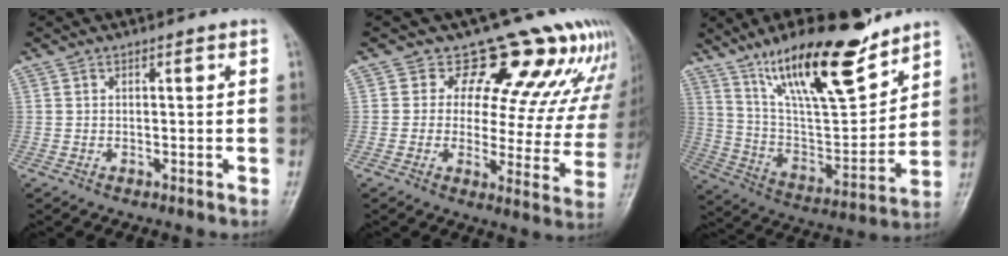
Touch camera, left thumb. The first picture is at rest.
{"total": 14.7, "force": [11.6, 6.5, 6.4], "torque": [-0.029, -0.075, 0.129]}
{"total": 21.8, "force": [14.9, 6.4, 14.6], "torque": [-0.209, -0.075, 0.264]}